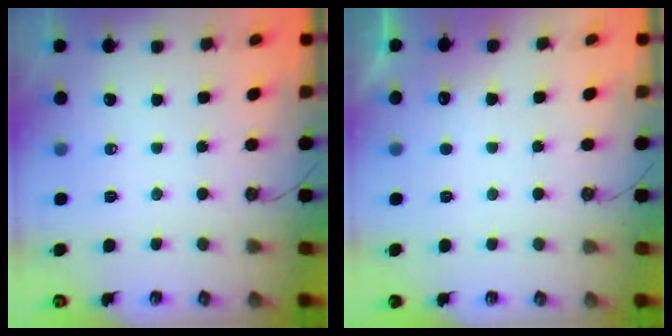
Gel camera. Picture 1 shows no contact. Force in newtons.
{"total": 4.8, "press": 4.6, "slide": 1.3}